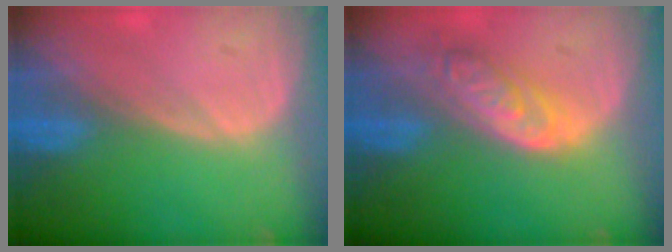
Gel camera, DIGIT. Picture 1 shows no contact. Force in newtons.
{"total": 6.2, "press": 5.6, "slide": 2.7}